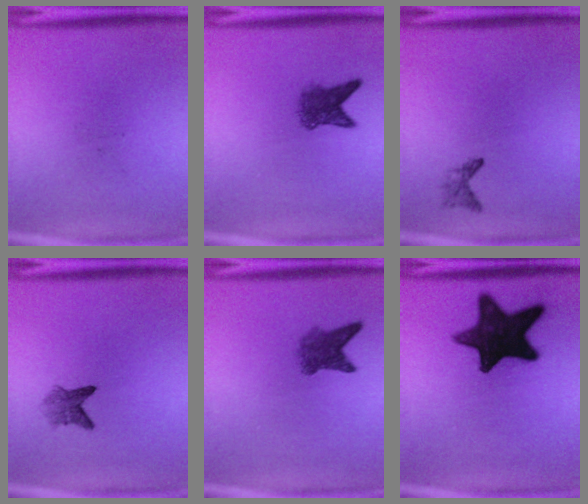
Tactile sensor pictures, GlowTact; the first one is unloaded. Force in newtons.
{"total": 4.2}
{"total": 1.1}
{"total": 2.7}
{"total": 4.1}
{"total": 16.0}